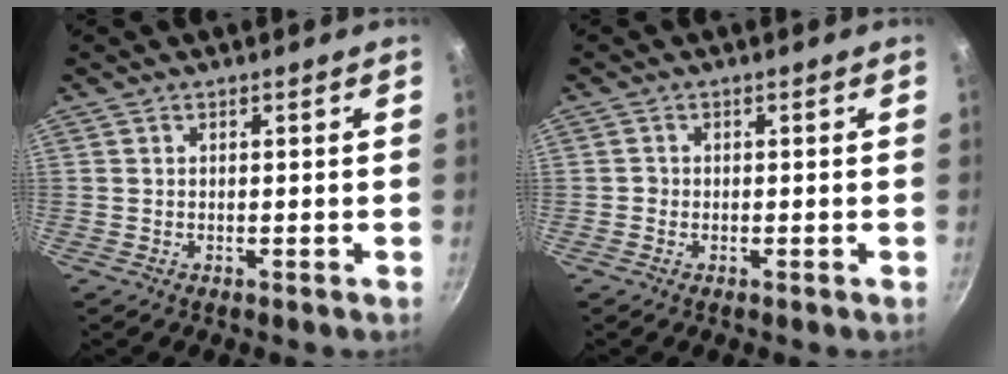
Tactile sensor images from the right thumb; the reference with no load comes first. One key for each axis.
{"total": 0.8, "fx": -0.3, "fy": 0.7, "fz": 0.1, "tx": 0.001, "ty": 0.002, "tz": -0.009}